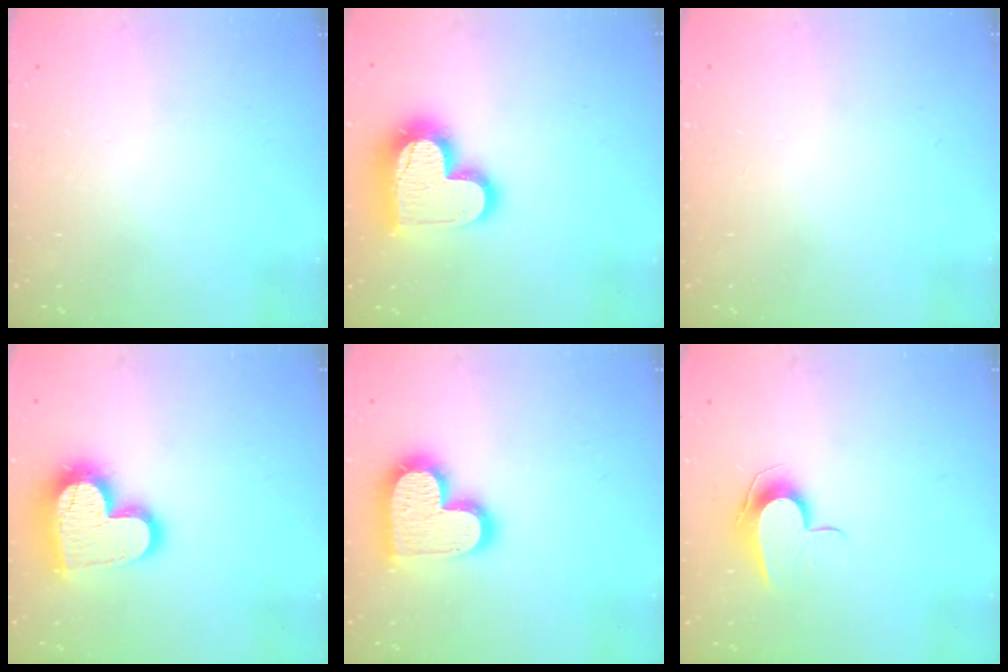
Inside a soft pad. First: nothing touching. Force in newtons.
{"total": 17.8, "press": 17.7, "slide": 1.5}
{"total": 0.8, "press": 0.5, "slide": 0.6}
{"total": 18.4, "press": 18.4, "slide": 1.4}
{"total": 17.5, "press": 17.4, "slide": 1.3}
{"total": 8.4, "press": 8.3, "slide": 0.7}